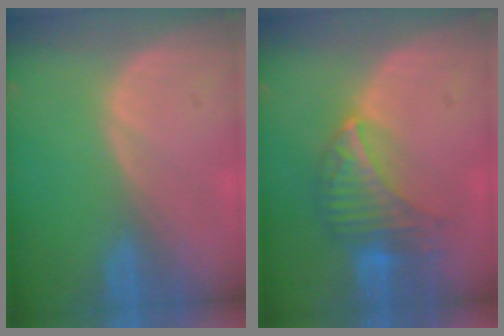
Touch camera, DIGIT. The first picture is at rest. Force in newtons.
{"total": 6.8, "press": 6.6, "slide": 1.4}